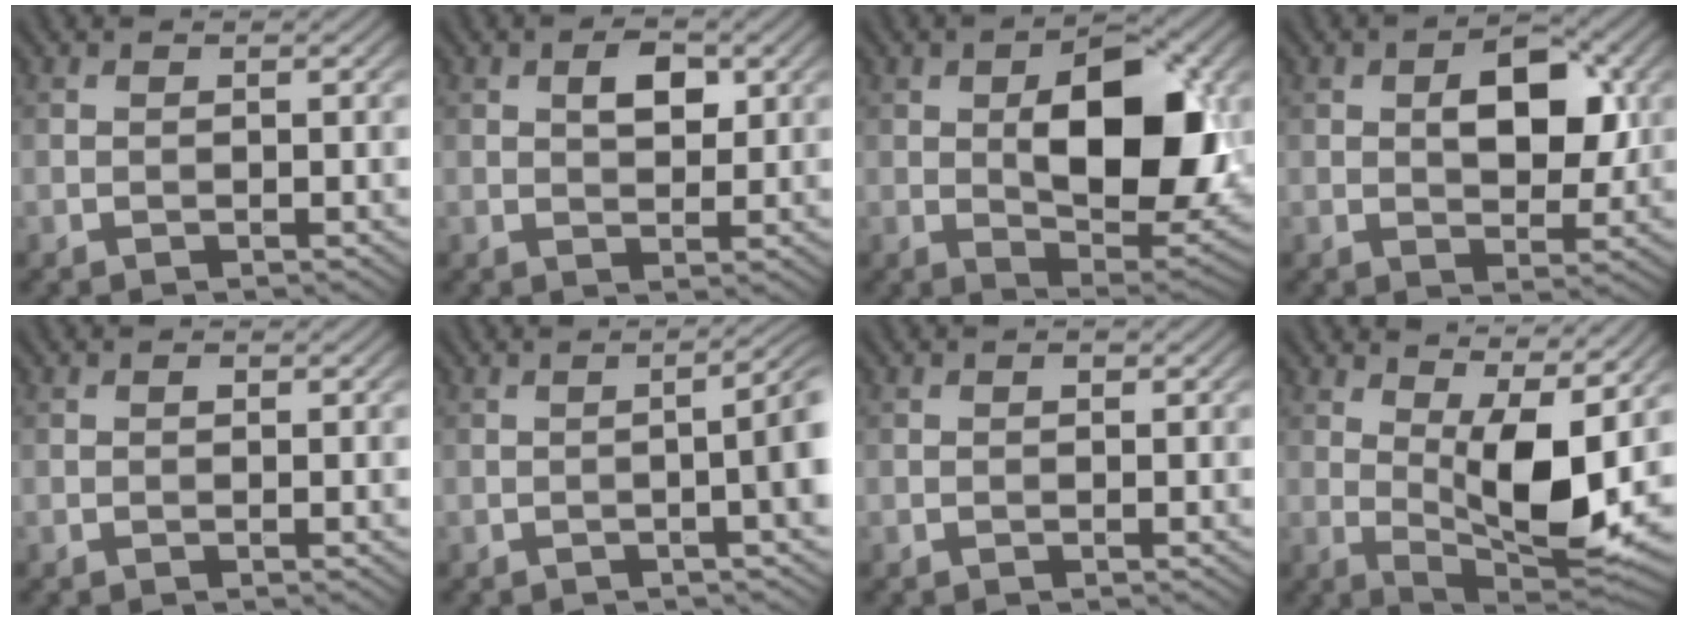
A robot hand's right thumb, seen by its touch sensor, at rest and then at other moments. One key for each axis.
{"total": 3.6, "fx": 1.2, "fy": 2.0, "fz": 2.7, "tx": -0.045, "ty": 0.002, "tz": 0.021}
{"total": 13.1, "fx": 1.2, "fy": 6.8, "fz": 11.2, "tx": -0.160, "ty": -0.005, "tz": 0.025}
{"total": 7.2, "fx": 1.4, "fy": 4.1, "fz": 5.8, "tx": -0.082, "ty": 0.003, "tz": 0.020}
{"total": 0.6, "fx": 0.2, "fy": 0.3, "fz": 0.5, "tx": -0.006, "ty": -0.002, "tz": 0.002}
{"total": 6.4, "fx": -0.5, "fy": 1.8, "fz": 6.1, "tx": -0.072, "ty": 0.008, "tz": -0.009}
{"total": 0.6, "fx": 0.2, "fy": 0.4, "fz": 0.4, "tx": -0.003, "ty": -0.002, "tz": 0.001}
{"total": 12.2, "fx": 3.5, "fy": 4.5, "fz": 10.8, "tx": -0.182, "ty": -0.011, "tz": 0.058}